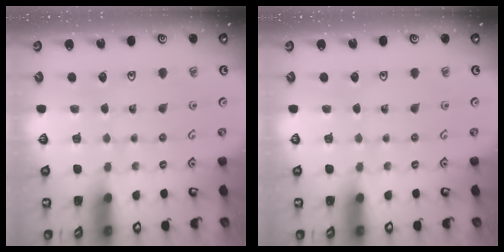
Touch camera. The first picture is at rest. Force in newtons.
{"total": 0.0}